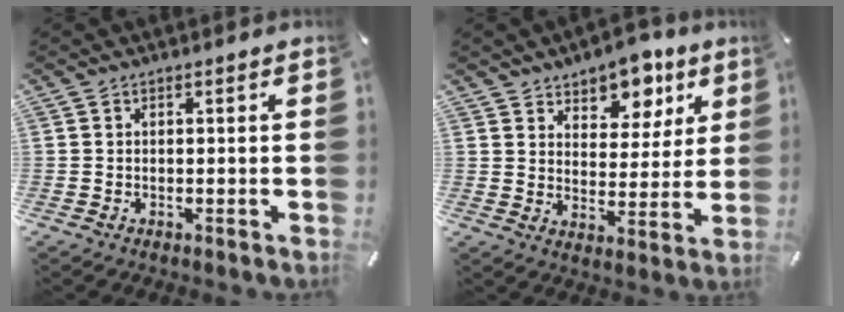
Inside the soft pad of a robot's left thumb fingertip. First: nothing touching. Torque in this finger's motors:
{"motor_torque": [0.38, 0.23, 0.42, 0.06, 0.04]}